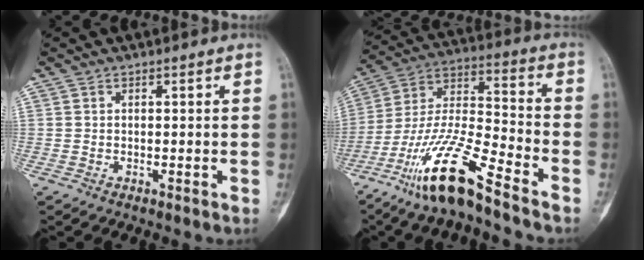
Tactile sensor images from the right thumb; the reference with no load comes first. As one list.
[{"total": 16.9, "force": [-11.4, 2.3, 12.2], "torque": [-0.244, 0.063, -0.213]}]